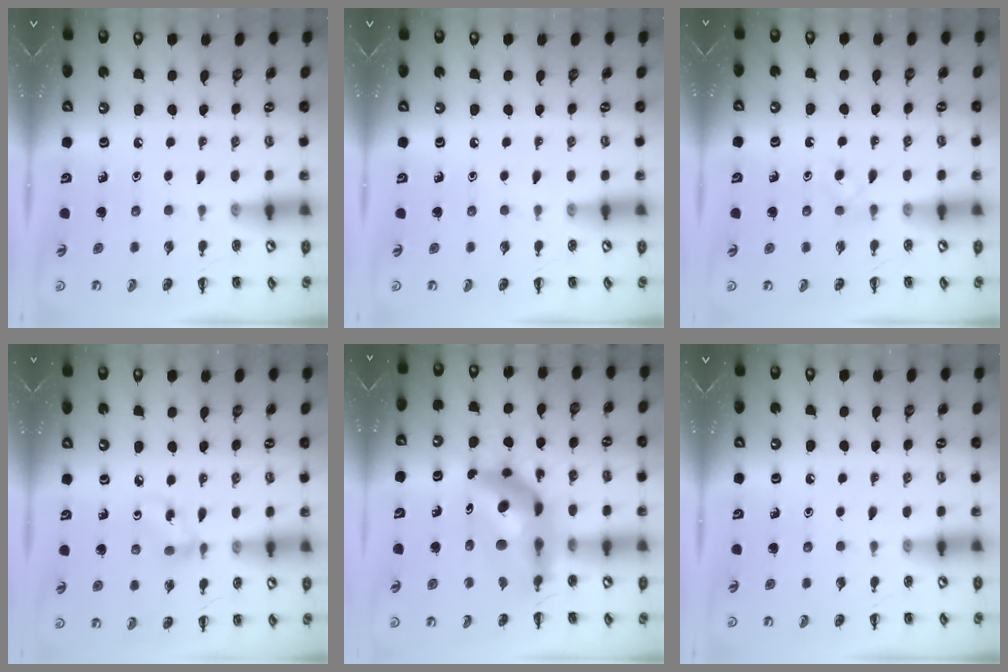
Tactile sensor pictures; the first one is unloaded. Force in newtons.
{"total": 0.0}
{"total": 2.7, "press": 2.5, "slide": 1.1}
{"total": 4.3, "press": 4.1, "slide": 1.1}
{"total": 12.8, "press": 12.2, "slide": 4.0}
{"total": 0.0}